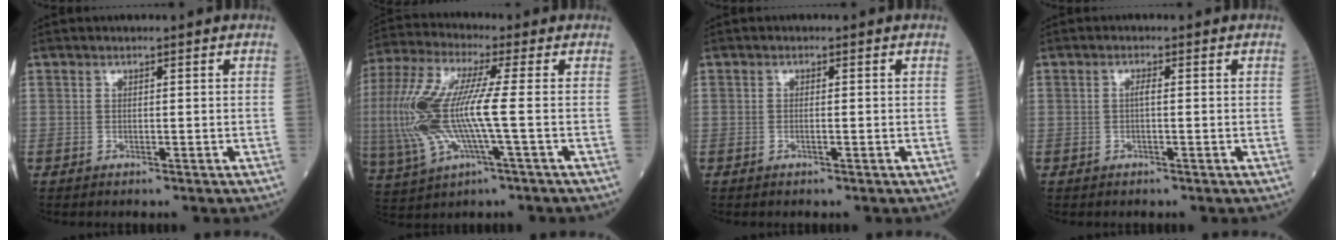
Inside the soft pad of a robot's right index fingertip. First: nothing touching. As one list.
[{"total": 16.6, "force": [-1.1, 3.0, 16.3], "torque": [-0.384, 0.004, -0.019]}, {"total": 0.7, "force": [-0.1, 0.1, 0.7], "torque": [-0.019, 0.000, 0.000]}, {"total": 1.1, "force": [0.1, 0.3, 1.1], "torque": [-0.026, 0.001, 0.001]}]